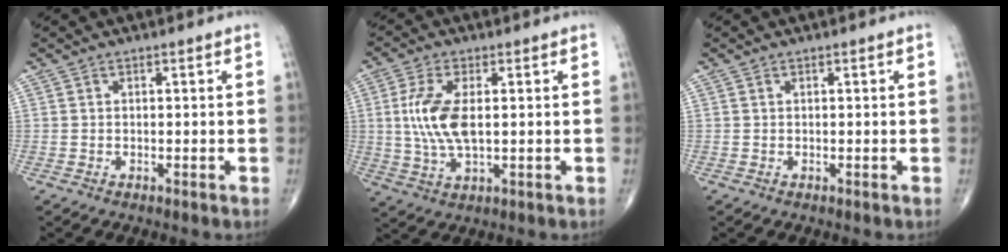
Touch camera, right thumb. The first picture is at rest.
{"total": 9.7, "force": [1.0, 4.3, 8.6], "torque": [-0.192, -0.005, 0.023]}
{"total": 0.0}